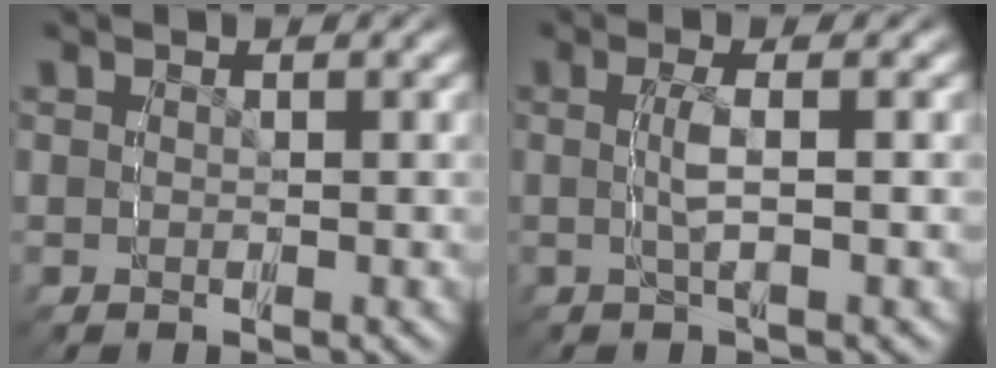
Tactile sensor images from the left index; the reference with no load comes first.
{"total": 2.2, "force": [0.3, -0.3, 2.2], "torque": [-0.044, 0.004, 0.005]}